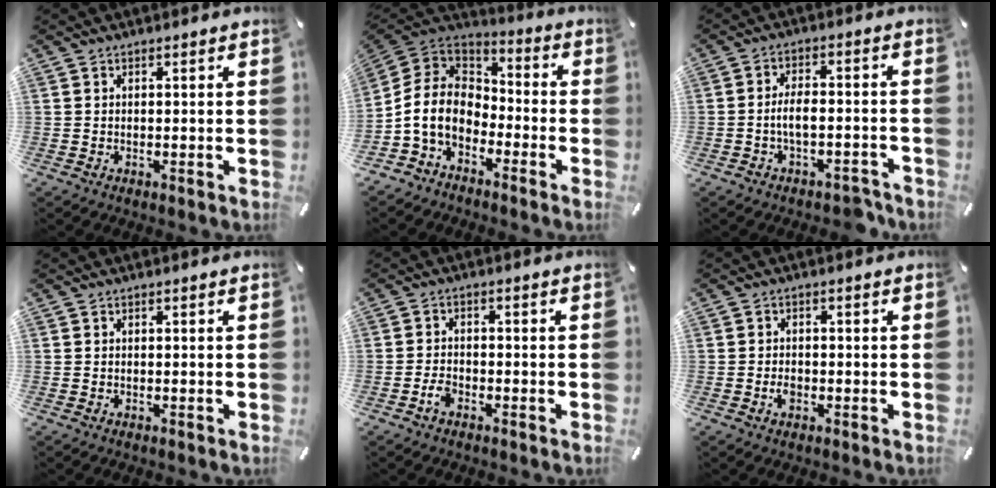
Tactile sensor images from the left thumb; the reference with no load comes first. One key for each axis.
{"total": 10.9, "fx": -4.8, "fy": 8.3, "fz": 5.2, "tx": -0.134, "ty": 0.020, "tz": -0.092}
{"total": 6.1, "fx": -2.7, "fy": 3.0, "fz": 4.6, "tx": -0.082, "ty": 0.020, "tz": -0.048}
{"total": 0.0}
{"total": 2.8, "fx": -1.7, "fy": 1.6, "fz": 1.5, "tx": -0.034, "ty": 0.006, "tz": -0.035}
{"total": 2.3, "fx": -0.9, "fy": 1.6, "fz": 1.5, "tx": -0.034, "ty": 0.002, "tz": -0.019}